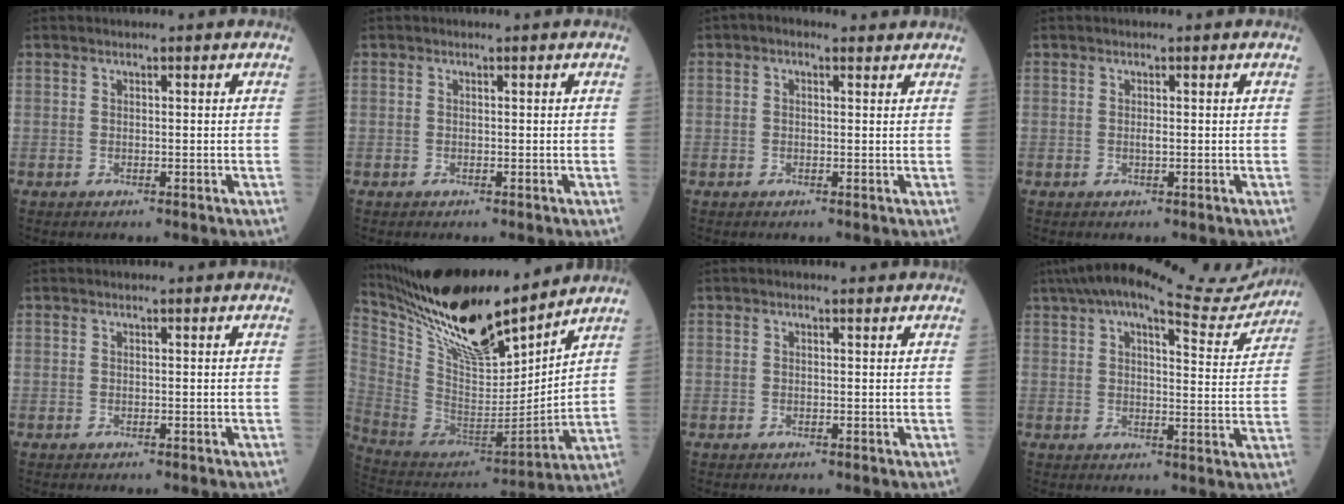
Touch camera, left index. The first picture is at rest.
{"total": 0.0}
{"total": 2.2, "force": [1.3, 1.1, 1.3], "torque": [-0.027, 0.020, 0.018]}
{"total": 0.6, "force": [0.0, 0.0, 0.6], "torque": [-0.016, -0.001, 0.000]}
{"total": 0.0}
{"total": 21.4, "force": [18.2, 3.2, 10.8], "torque": [-0.205, -0.020, 0.336]}
{"total": 0.6, "force": [0.5, 0.1, 0.4], "torque": [-0.011, 0.004, 0.006]}
{"total": 17.2, "force": [15.4, 2.7, 7.1], "torque": [-0.109, 0.011, 0.201]}